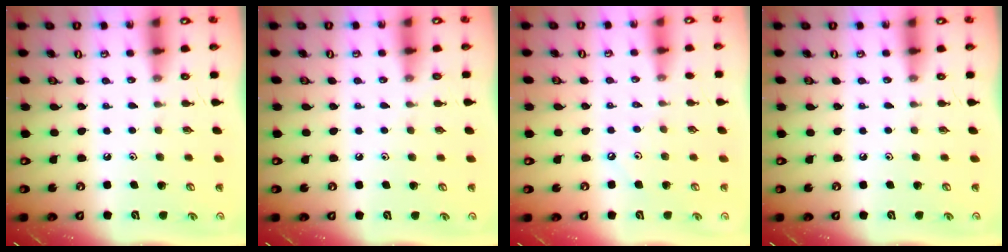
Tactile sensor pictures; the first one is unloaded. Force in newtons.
{"total": 2.4, "press": 2.4, "slide": 0.4}
{"total": 1.6, "press": 1.5, "slide": 0.4}
{"total": 0.0}